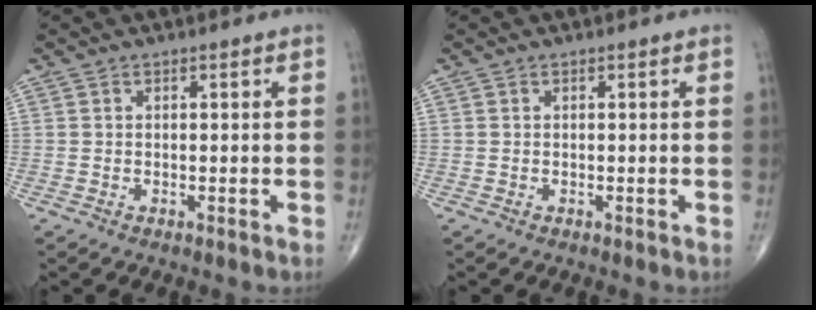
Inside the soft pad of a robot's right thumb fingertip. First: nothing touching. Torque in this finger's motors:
{"motor_torque": [-0.01, 0.01, -0.01, -0.01, 0.00]}